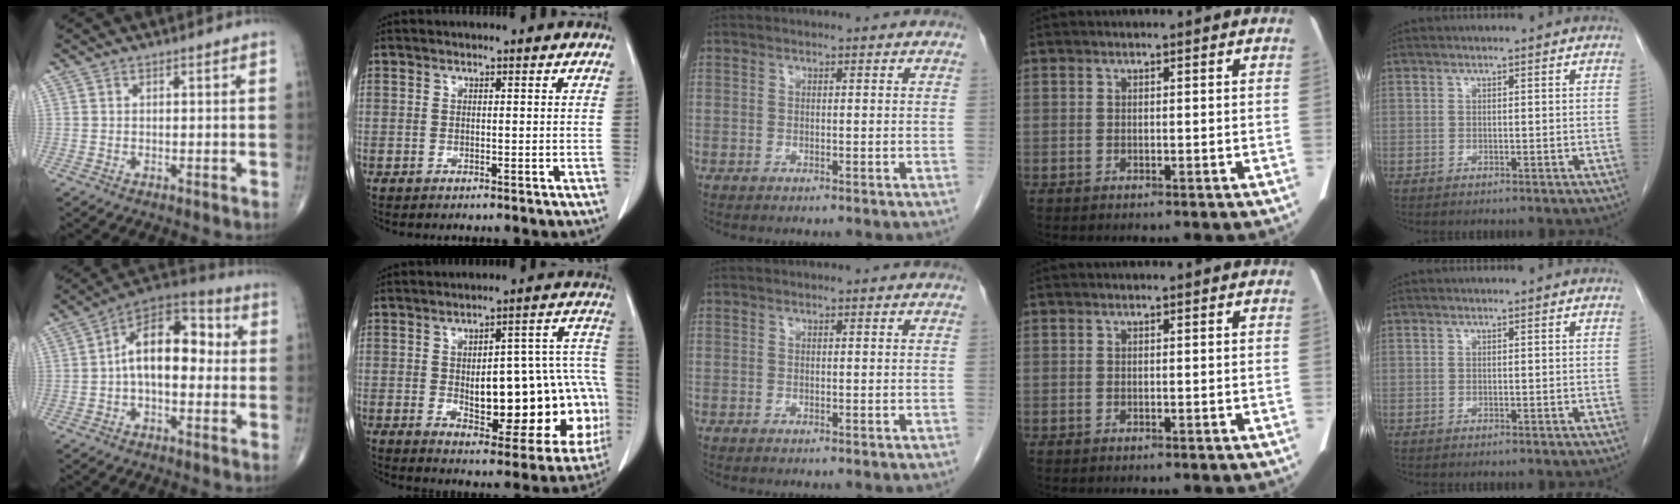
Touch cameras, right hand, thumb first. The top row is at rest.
{"thumb": {"total": 14.5, "force": [0.6, 8.1, 12.0], "torque": [-0.163, 0.045, -0.007]}, "index": {"total": 22.0, "force": [-3.4, 8.2, 20.2], "torque": [-0.185, 0.044, -0.014]}}